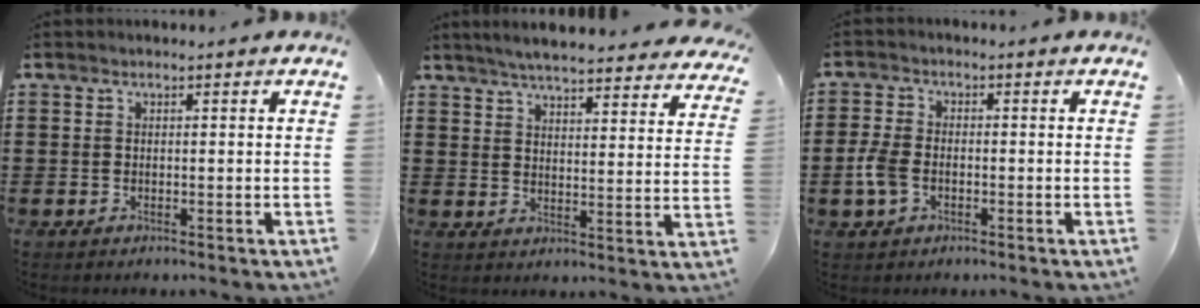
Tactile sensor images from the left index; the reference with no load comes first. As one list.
[{"total": 5.2, "force": [5.0, -0.1, 1.5], "torque": [-0.049, -0.025, 0.087]}, {"total": 4.7, "force": [-1.2, 2.8, 3.5], "torque": [-0.097, -0.005, -0.031]}]